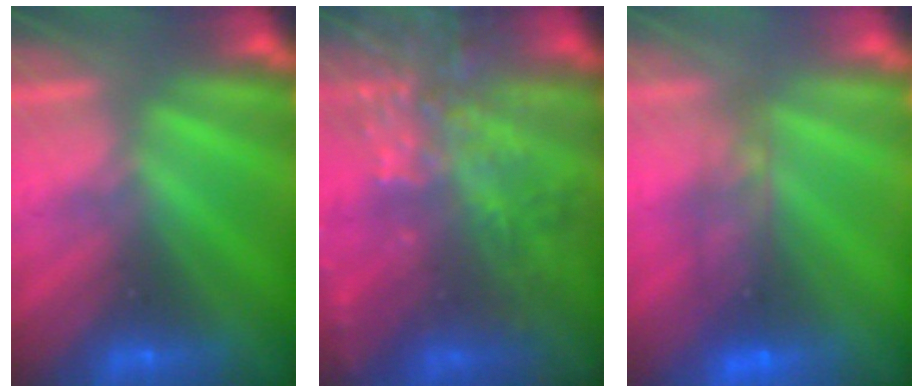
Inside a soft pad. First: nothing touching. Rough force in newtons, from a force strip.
{"total": 5.9}
{"total": 7.1}